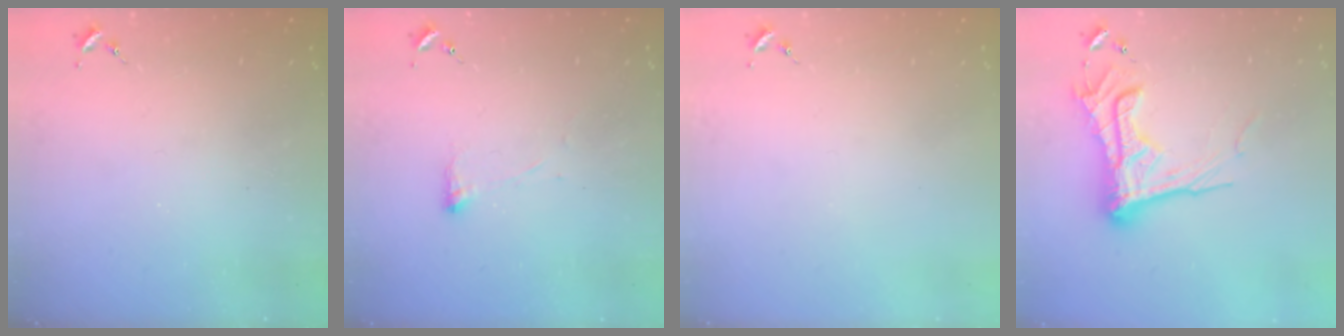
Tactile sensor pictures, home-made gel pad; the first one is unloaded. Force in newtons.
{"total": 2.8, "press": 2.7, "slide": 0.8}
{"total": 0.0}
{"total": 17.7, "press": 17.7, "slide": 1.3}